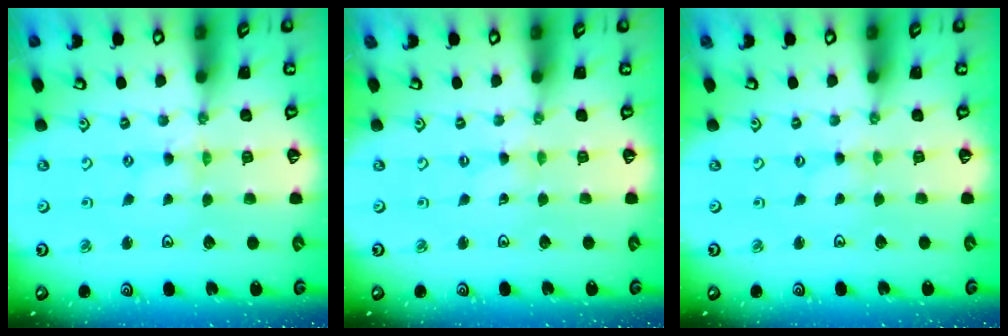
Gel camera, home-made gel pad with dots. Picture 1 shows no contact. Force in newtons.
{"total": 0.0}
{"total": 0.0}